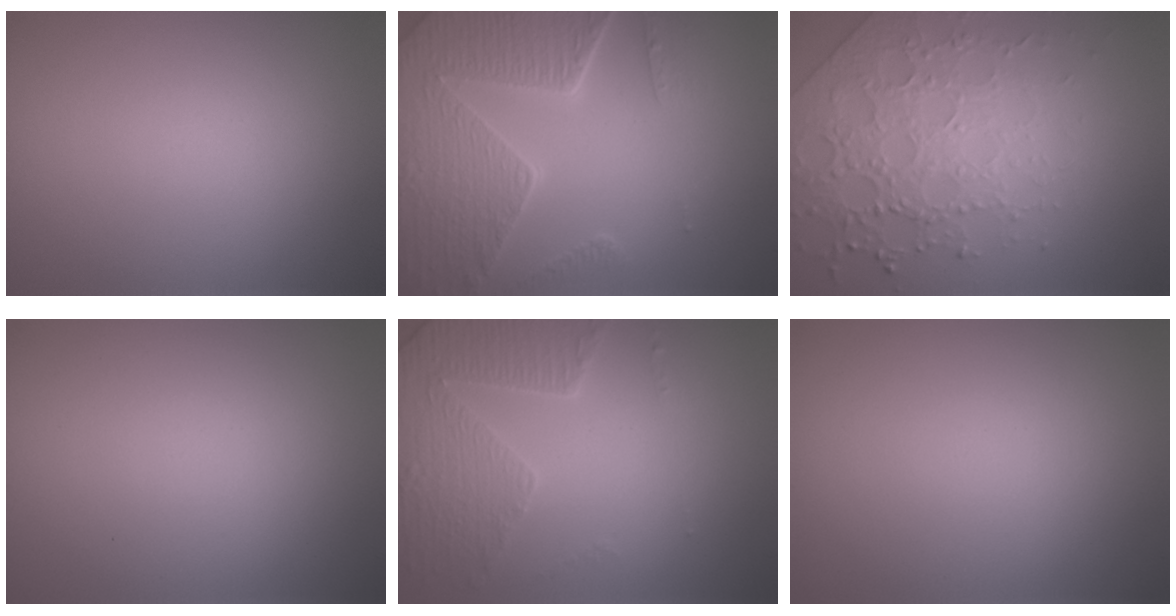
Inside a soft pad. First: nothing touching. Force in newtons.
{"total": 8.3, "press": 6.1, "slide": 5.6}
{"total": 5.7, "press": 5.0, "slide": 2.8}
{"total": 0.0}
{"total": 4.6, "press": 3.6, "slide": 2.9}
{"total": 0.0}